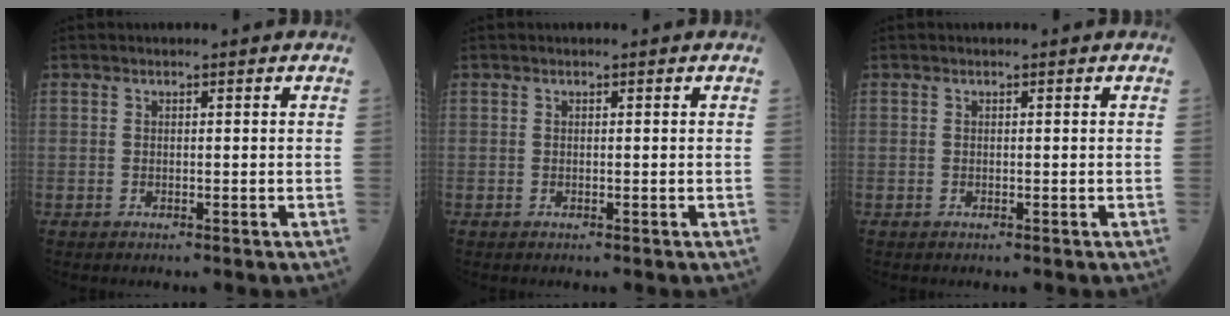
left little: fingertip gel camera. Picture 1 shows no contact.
{"total": 0.0}
{"total": 0.0}